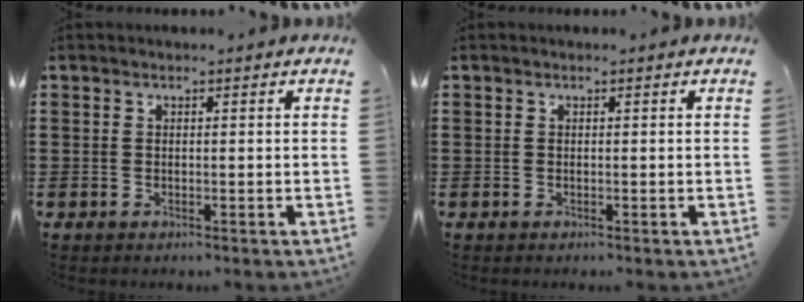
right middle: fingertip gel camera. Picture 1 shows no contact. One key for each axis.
{"total": 0.0}